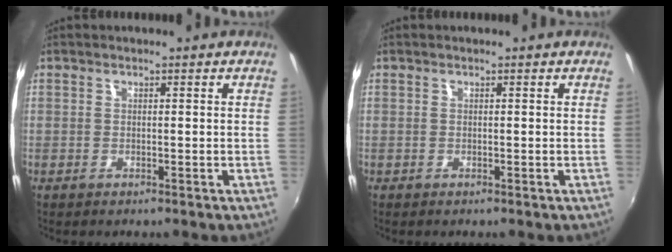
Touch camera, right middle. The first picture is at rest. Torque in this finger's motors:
{"motor_torque": [-0.06, -0.06, -0.03, 0.00]}